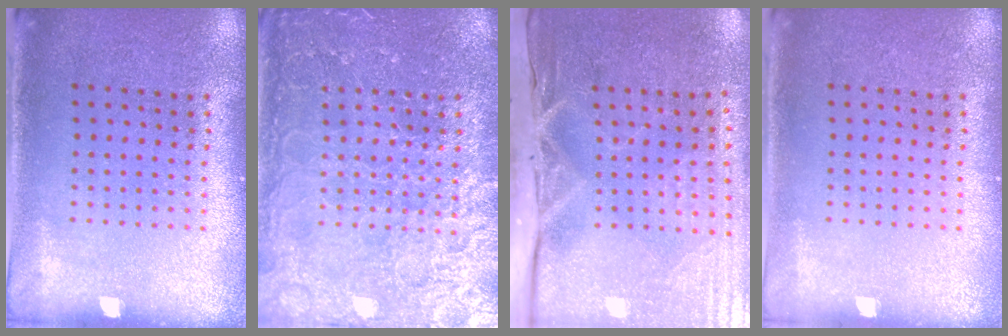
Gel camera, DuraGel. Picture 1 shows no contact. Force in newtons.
{"total": 6.9, "press": 6.8, "slide": 0.9}
{"total": 5.0, "press": 4.2, "slide": 2.7}
{"total": 0.0}